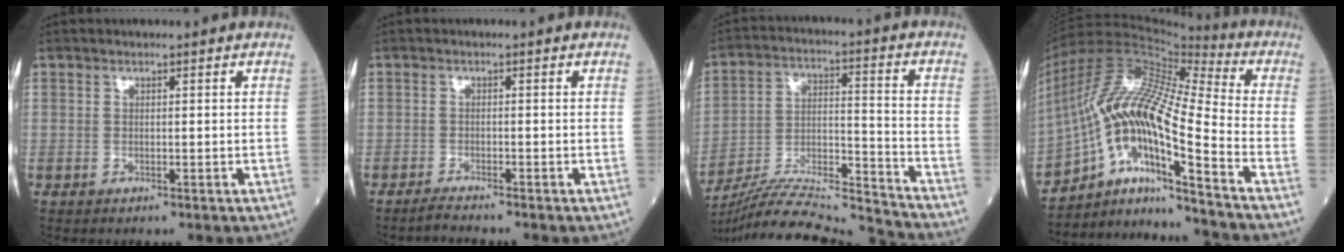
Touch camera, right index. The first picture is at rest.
{"total": 3.1, "force": [-2.9, -1.0, 0.6], "torque": [-0.023, -0.019, -0.054]}
{"total": 18.0, "force": [-17.5, -1.7, 4.1], "torque": [-0.087, 0.013, -0.289]}
{"total": 18.4, "force": [-10.2, 1.3, 15.2], "torque": [-0.315, 0.001, -0.182]}